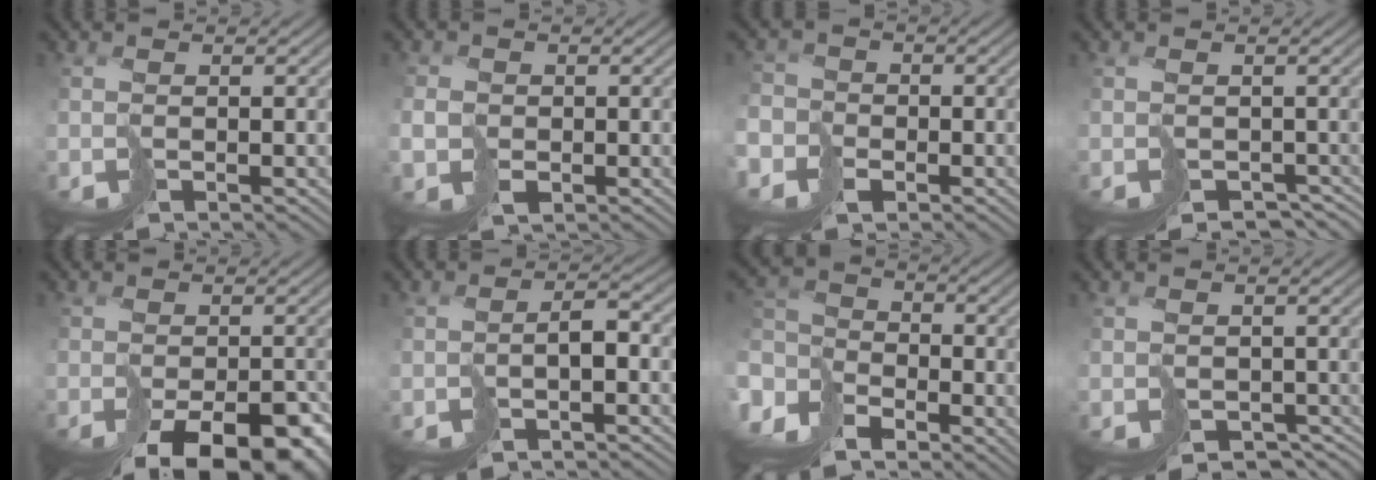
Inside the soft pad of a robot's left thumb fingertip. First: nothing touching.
{"total": 1.9, "force": [-0.1, 1.7, 0.8], "torque": [-0.017, 0.000, -0.004]}
{"total": 6.0, "force": [-3.3, 4.7, 1.4], "torque": [-0.042, -0.020, -0.084]}
{"total": 2.5, "force": [-1.0, 2.1, 0.9], "torque": [-0.008, -0.016, -0.003]}
{"total": 13.4, "force": [-8.7, 7.1, 7.5], "torque": [-0.092, -0.042, -0.073]}
{"total": 2.5, "force": [-1.6, 0.7, 1.7], "torque": [-0.025, 0.001, -0.030]}
{"total": 7.9, "force": [-4.6, 4.9, 4.2], "torque": [-0.122, -0.029, -0.095]}
{"total": 2.7, "force": [-0.8, 2.3, 1.1], "torque": [-0.012, -0.021, 0.001]}